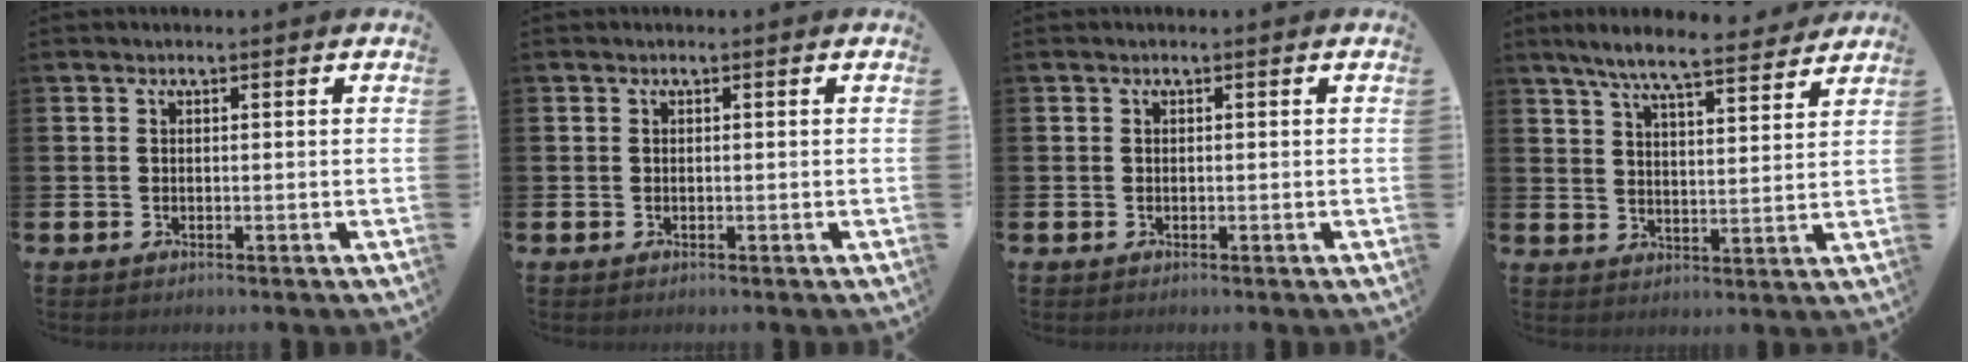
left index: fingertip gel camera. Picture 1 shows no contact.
{"total": 0.0}
{"total": 0.0}
{"total": 7.8, "force": [7.2, 0.8, 3.1], "torque": [-0.071, -0.042, 0.123]}